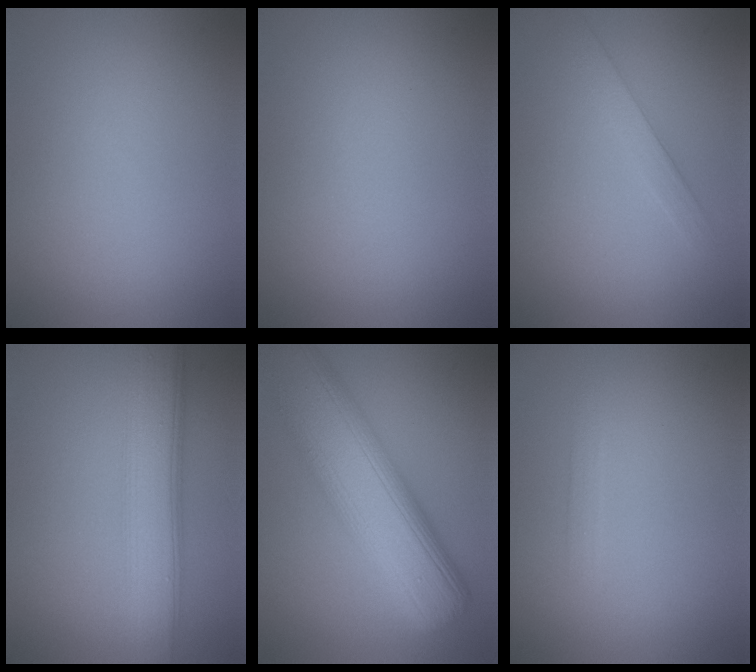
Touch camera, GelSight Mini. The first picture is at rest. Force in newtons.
{"total": 0.0}
{"total": 2.0, "press": 2.0, "slide": 0.1}
{"total": 7.5, "press": 7.5, "slide": 0.1}
{"total": 12.9, "press": 12.9, "slide": 0.4}
{"total": 0.8, "press": 0.8, "slide": 0.0}